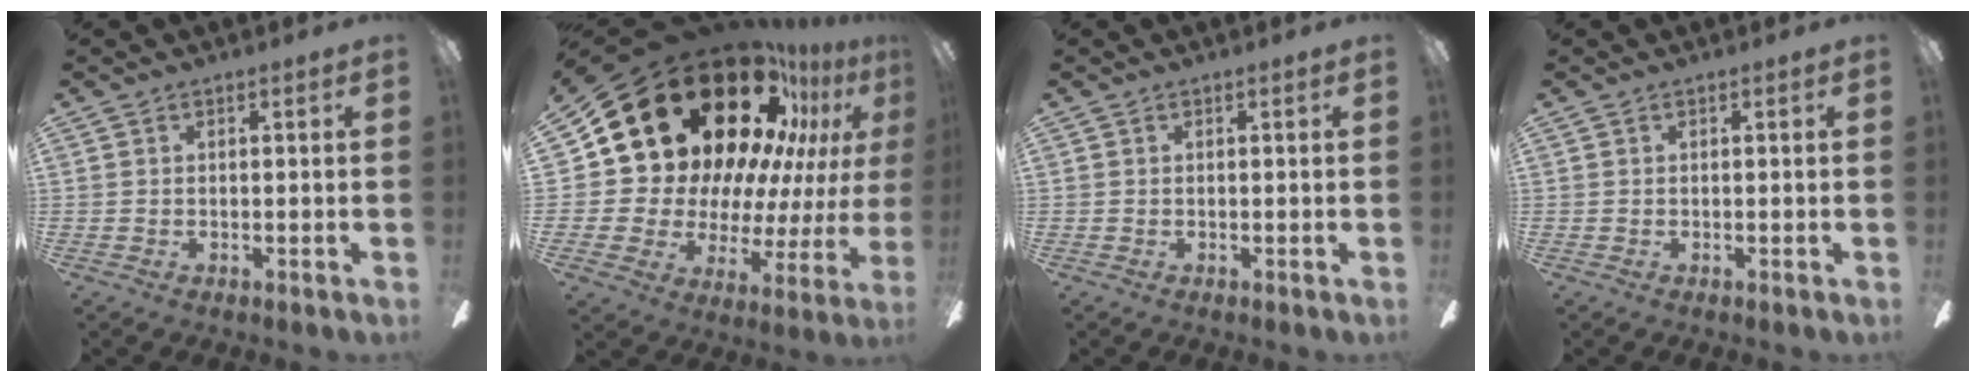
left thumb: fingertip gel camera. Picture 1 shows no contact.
{"total": 28.6, "force": [17.3, 15.8, 16.4], "torque": [-0.248, -0.137, 0.333]}
{"total": 0.0}
{"total": 0.0}